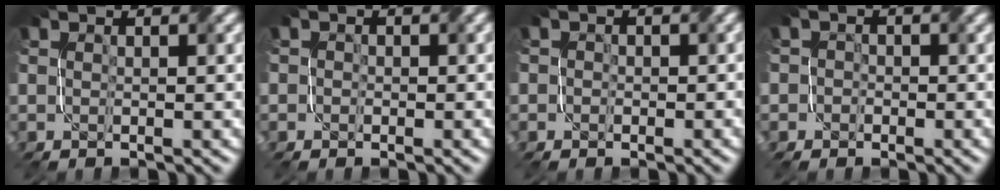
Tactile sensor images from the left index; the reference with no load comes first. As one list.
[{"total": 1.4, "force": [0.2, 1.3, 0.4], "torque": [0.003, 0.004, -0.009]}, {"total": 1.7, "force": [0.2, 1.6, 0.4], "torque": [0.005, 0.005, -0.009]}, {"total": 2.9, "force": [-0.1, 2.8, 0.5], "torque": [0.010, 0.014, -0.031]}]